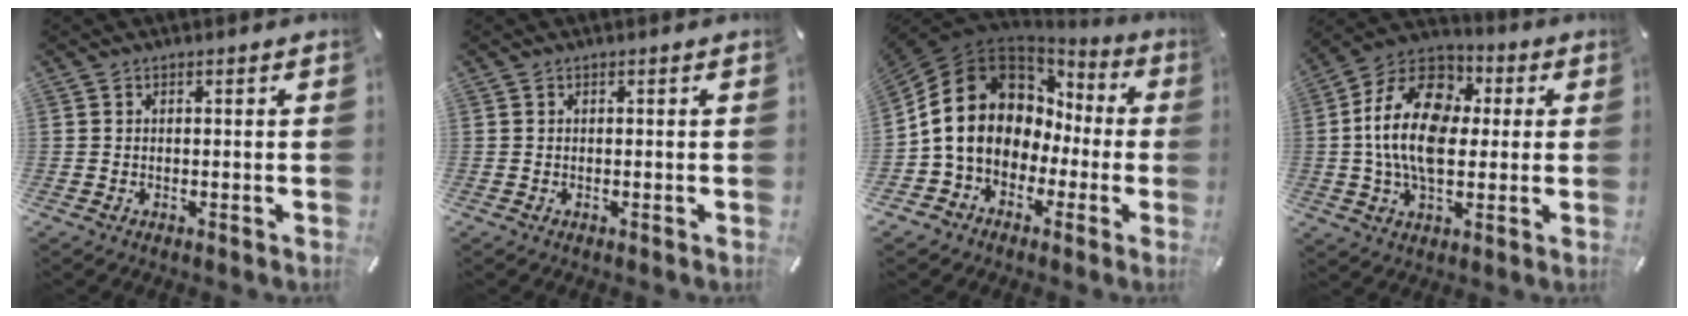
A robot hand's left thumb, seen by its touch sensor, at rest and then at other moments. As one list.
[{"total": 0.0}, {"total": 15.6, "force": [0.8, 13.2, 8.3], "torque": [-0.174, -0.008, 0.012]}, {"total": 18.8, "force": [0.9, 12.9, 13.7], "torque": [-0.278, 0.011, 0.010]}]